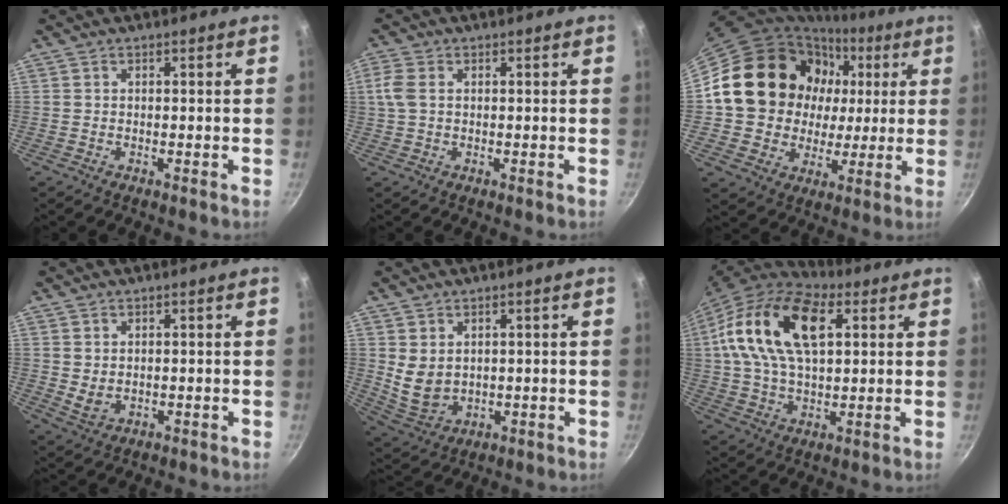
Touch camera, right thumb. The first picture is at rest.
{"total": 3.7, "force": [0.6, 2.4, 2.8], "torque": [-0.066, 0.007, 0.010]}
{"total": 20.5, "force": [3.8, 18.0, 9.1], "torque": [-0.139, 0.021, 0.077]}
{"total": 2.8, "force": [0.7, 1.9, 1.8], "torque": [-0.030, -0.010, 0.019]}
{"total": 6.5, "force": [1.6, 4.8, 4.1], "torque": [-0.063, -0.019, 0.049]}
{"total": 20.6, "force": [6.0, 12.2, 15.5], "torque": [-0.263, 0.005, 0.095]}